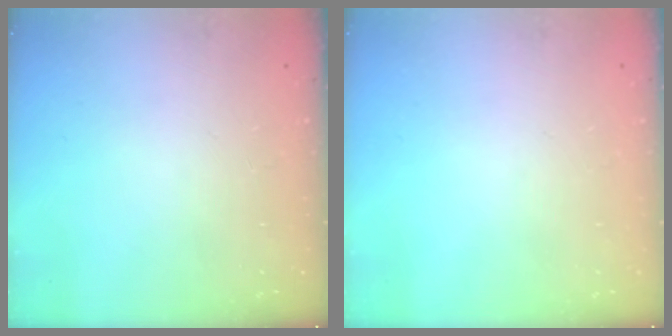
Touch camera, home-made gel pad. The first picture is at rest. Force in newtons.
{"total": 0.0}